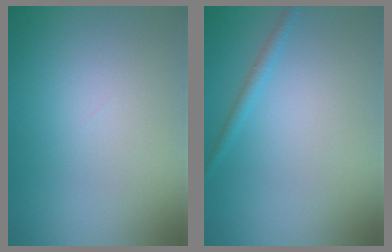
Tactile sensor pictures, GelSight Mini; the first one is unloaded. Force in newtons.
{"total": 1.1, "press": 1.0, "slide": 0.1}